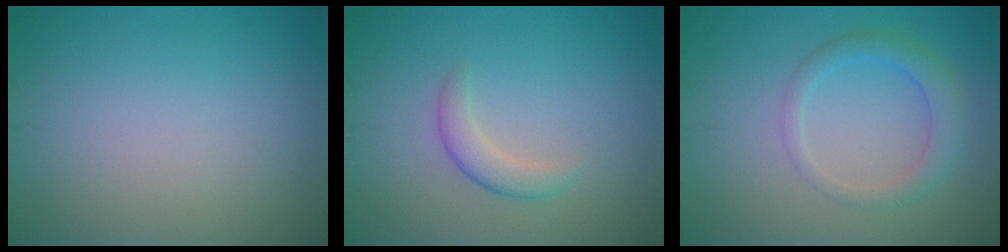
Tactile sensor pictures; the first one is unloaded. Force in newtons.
{"total": 2.1, "press": 2.1, "slide": 0.1}
{"total": 2.6, "press": 2.6, "slide": 0.0}